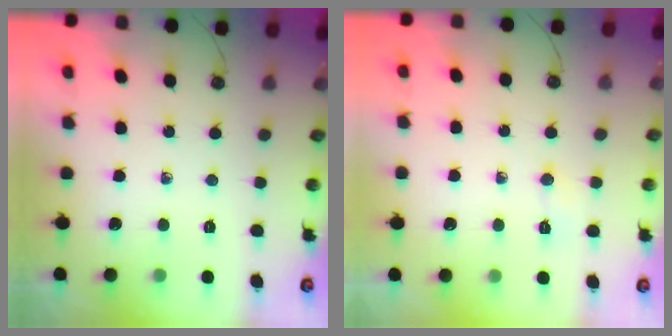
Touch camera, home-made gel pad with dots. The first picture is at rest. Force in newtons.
{"total": 2.9, "press": 2.9, "slide": 0.5}